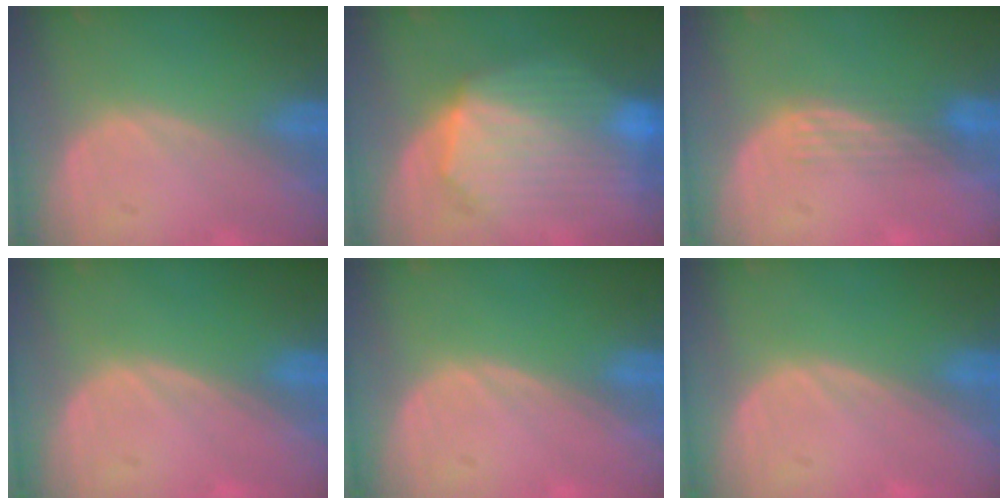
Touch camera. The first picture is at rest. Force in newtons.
{"total": 10.1, "press": 10.0, "slide": 0.9}
{"total": 3.0, "press": 2.7, "slide": 1.3}
{"total": 0.0}
{"total": 0.0}
{"total": 0.0}